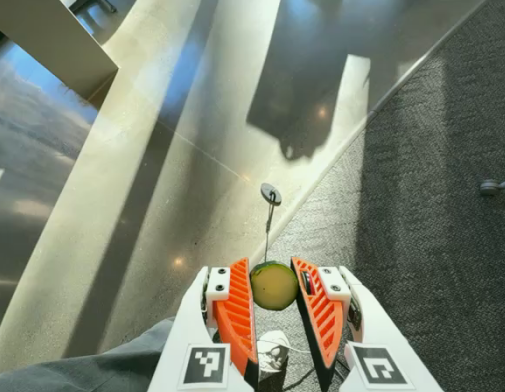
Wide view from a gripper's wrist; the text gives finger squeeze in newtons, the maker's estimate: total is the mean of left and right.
{"total": 8.2, "left": 8.0, "right": 8.4}